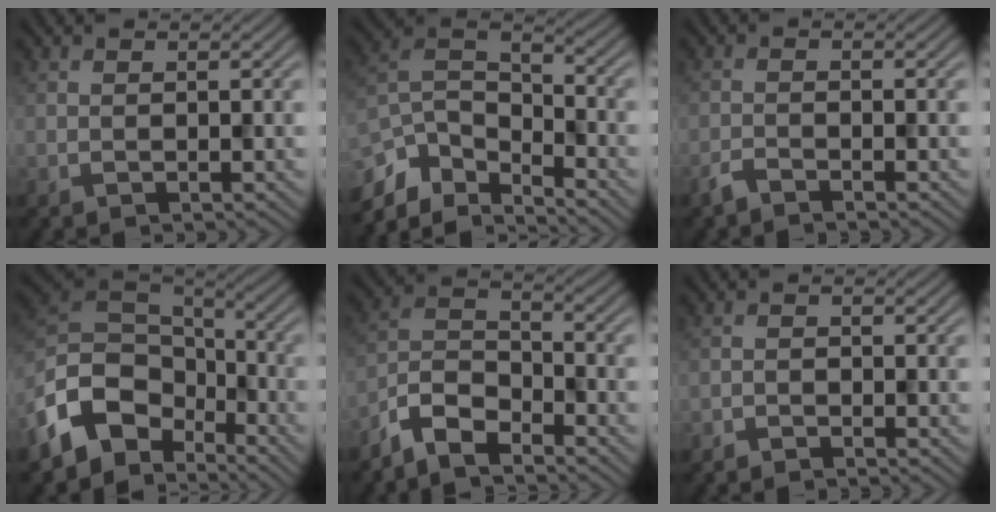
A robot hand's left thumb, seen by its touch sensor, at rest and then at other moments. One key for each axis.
{"total": 9.8, "fx": -7.6, "fy": 3.5, "fz": 5.2, "tx": -0.108, "ty": -0.004, "tz": -0.162}
{"total": 1.8, "fx": -1.6, "fy": 0.1, "fz": 0.7, "tx": -0.018, "ty": -0.001, "tz": -0.039}
{"total": 11.4, "fx": -6.0, "fy": 7.4, "fz": 6.1, "tx": -0.145, "ty": -0.014, "tz": -0.125}
{"total": 6.6, "fx": -5.4, "fy": 2.1, "fz": 3.1, "tx": -0.065, "ty": -0.002, "tz": -0.126}
{"total": 1.2, "fx": -1.1, "fy": 0.2, "fz": 0.2, "tx": -0.003, "ty": 0.000, "tz": -0.026}